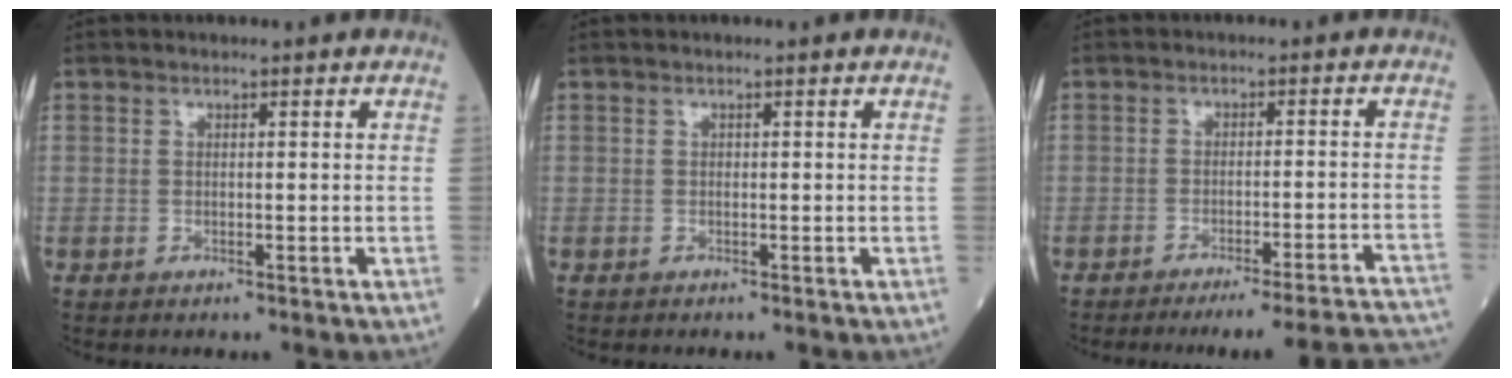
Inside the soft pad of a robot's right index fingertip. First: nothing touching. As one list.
[{"total": 0.0}, {"total": 18.6, "force": [-17.8, -1.1, 5.4], "torque": [-0.019, -0.008, -0.218]}]